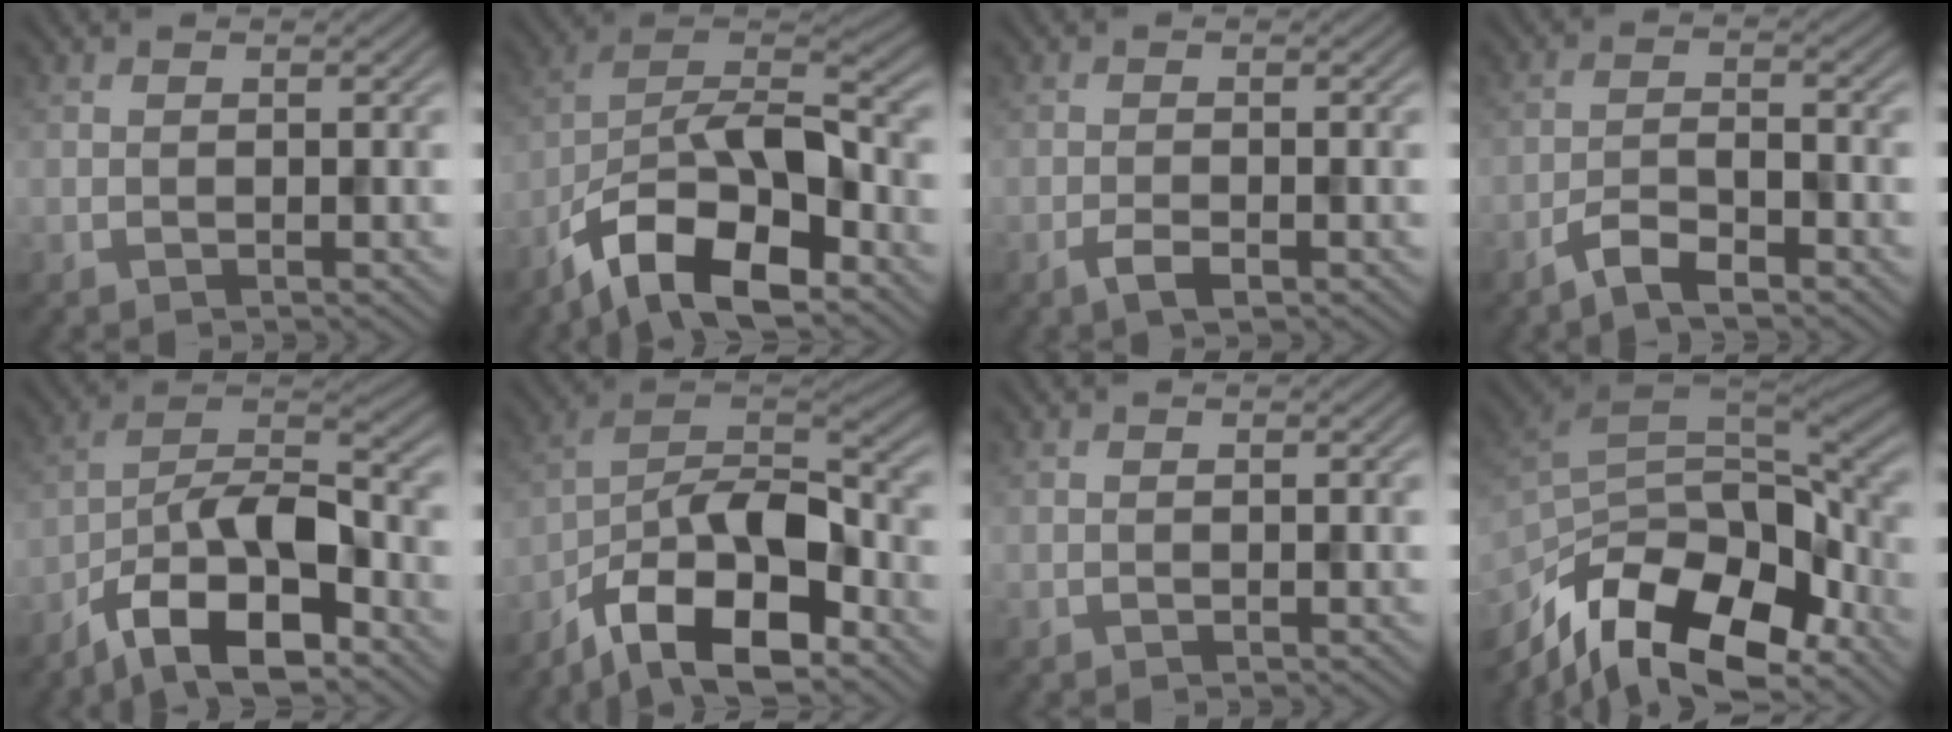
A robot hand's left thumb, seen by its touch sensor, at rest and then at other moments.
{"total": 13.8, "force": [-8.0, 5.6, 9.7], "torque": [-0.173, -0.004, -0.163]}
{"total": 1.9, "force": [-1.2, 0.5, 1.4], "torque": [-0.030, 0.001, -0.024]}
{"total": 4.0, "force": [-2.9, 0.8, 2.6], "torque": [-0.055, 0.004, -0.066]}
{"total": 12.3, "force": [-7.6, 4.7, 8.6], "torque": [-0.148, 0.005, -0.153]}
{"total": 13.6, "force": [-8.3, 5.6, 9.2], "torque": [-0.167, -0.002, -0.172]}
{"total": 0.0}
{"total": 16.7, "force": [-10.7, 7.1, 10.7], "torque": [-0.239, -0.026, -0.181]}